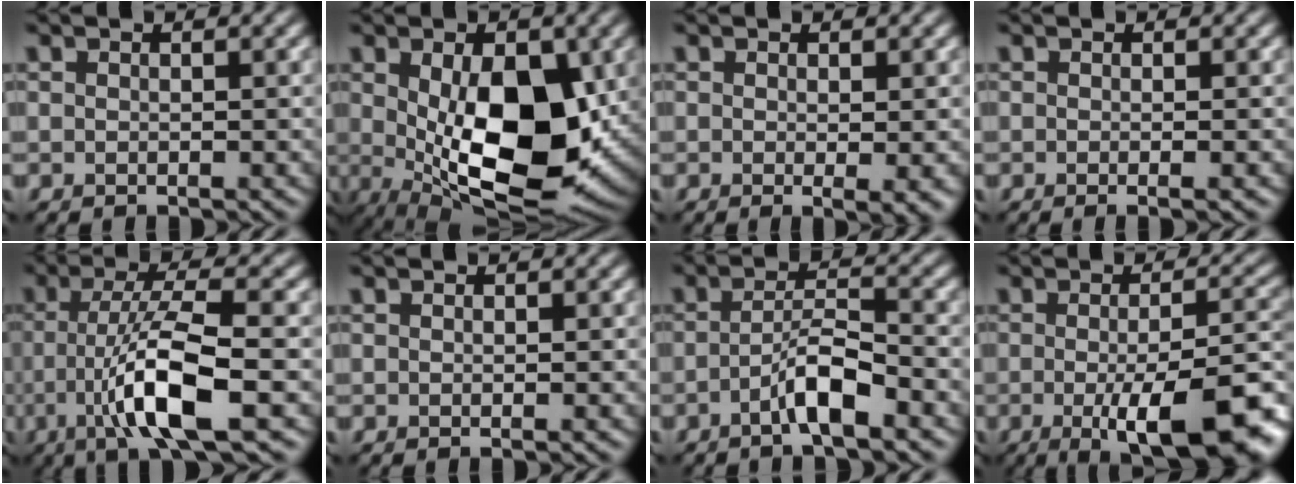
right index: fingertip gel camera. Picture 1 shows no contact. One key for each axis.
{"total": 12.3, "fx": -0.5, "fy": 6.6, "fz": 10.4, "tx": -0.162, "ty": -0.030, "tz": 0.012}
{"total": 2.1, "fx": -0.3, "fy": 0.3, "fz": 2.1, "tx": -0.029, "ty": -0.010, "tz": -0.002}
{"total": 1.4, "fx": -0.3, "fy": 0.4, "fz": 1.3, "tx": -0.014, "ty": -0.007, "tz": -0.007}
{"total": 8.0, "fx": -2.1, "fy": 1.6, "fz": 7.5, "tx": -0.131, "ty": 0.005, "tz": -0.040}
{"total": 0.0}
{"total": 3.7, "fx": -1.9, "fy": 0.6, "fz": 3.1, "tx": -0.056, "ty": 0.013, "tz": -0.040}
{"total": 11.2, "fx": -3.9, "fy": 3.2, "fz": 10.0, "tx": -0.142, "ty": -0.013, "tz": -0.053}